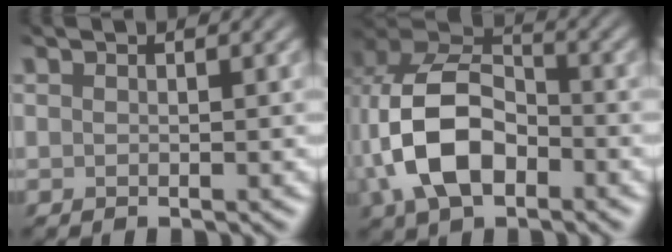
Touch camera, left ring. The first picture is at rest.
{"total": 8.9, "force": [-3.3, 5.6, 6.1], "torque": [-0.138, 0.002, -0.068]}